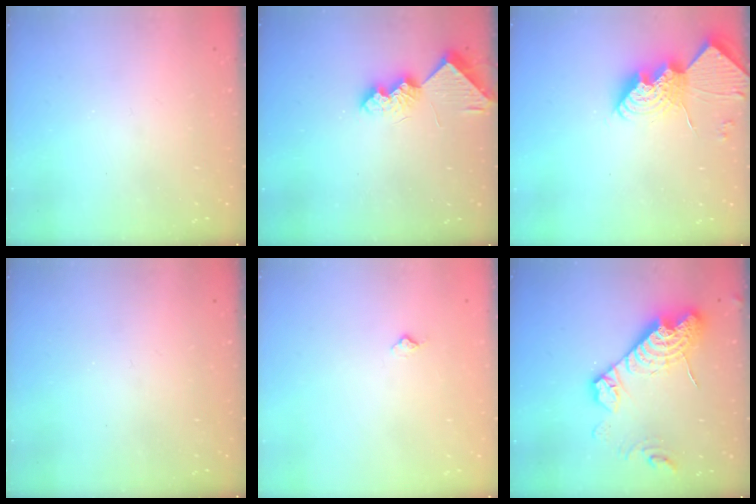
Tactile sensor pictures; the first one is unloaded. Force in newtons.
{"total": 8.3, "press": 8.3, "slide": 0.3}
{"total": 11.8, "press": 11.8, "slide": 1.0}
{"total": 0.0}
{"total": 3.2, "press": 3.2, "slide": 0.4}
{"total": 18.7, "press": 18.6, "slide": 1.6}